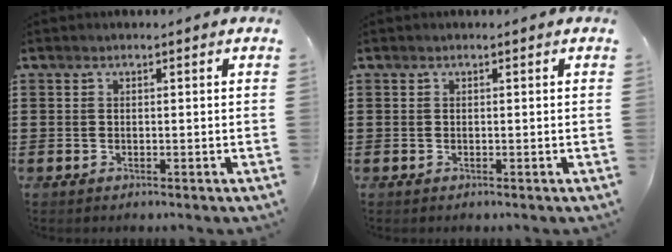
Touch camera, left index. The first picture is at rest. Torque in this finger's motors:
{"motor_torque": [0.00, 0.00, 0.00, 0.00]}